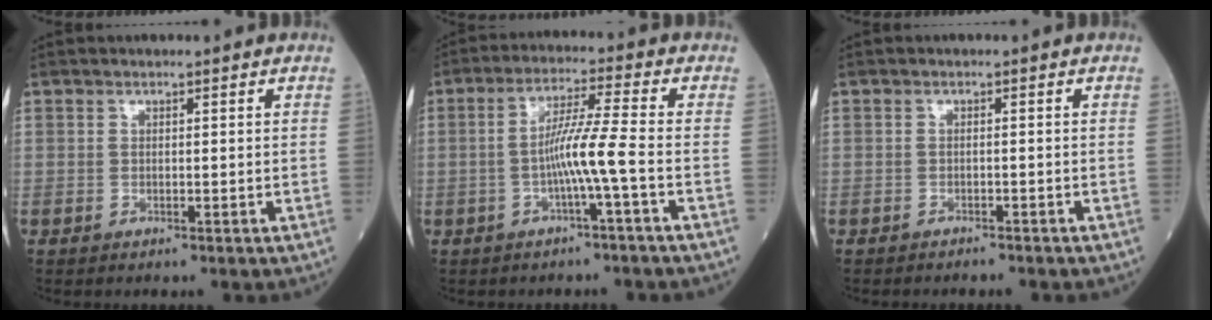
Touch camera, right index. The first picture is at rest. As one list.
[{"total": 6.5, "force": [-1.9, -1.2, 6.1], "torque": [-0.116, 0.009, -0.035]}, {"total": 2.3, "force": [-2.1, 0.5, 0.6], "torque": [-0.011, -0.002, -0.025]}]